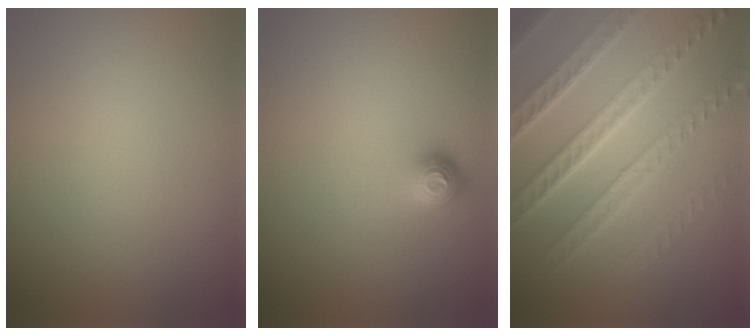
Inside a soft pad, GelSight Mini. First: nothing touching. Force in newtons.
{"total": 1.4, "press": 1.1, "slide": 0.9}
{"total": 8.0, "press": 5.6, "slide": 5.8}